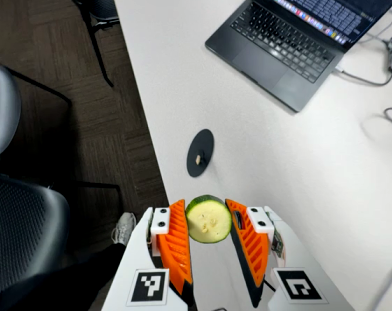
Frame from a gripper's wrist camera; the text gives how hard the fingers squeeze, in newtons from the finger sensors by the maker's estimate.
{"total": 9.5, "left": 9.2, "right": 9.8}